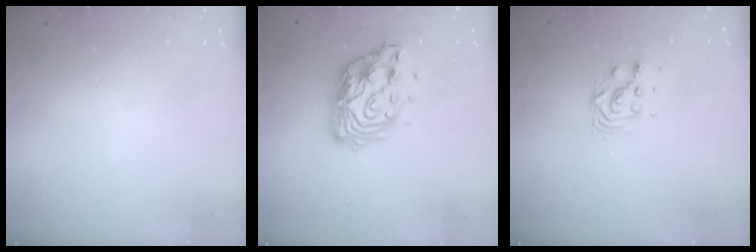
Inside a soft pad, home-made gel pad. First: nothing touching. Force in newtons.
{"total": 12.4, "press": 12.3, "slide": 1.1}
{"total": 6.1, "press": 6.1, "slide": 0.2}